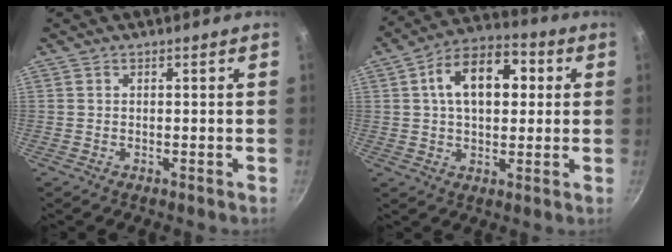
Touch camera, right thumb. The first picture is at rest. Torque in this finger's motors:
{"motor_torque": [-0.53, 1.57, 1.17, 0.22, 0.17]}